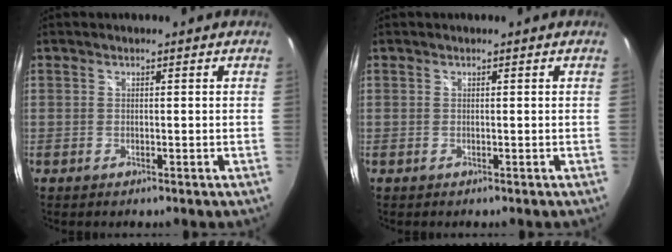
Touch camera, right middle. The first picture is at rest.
{"total": 0.0}